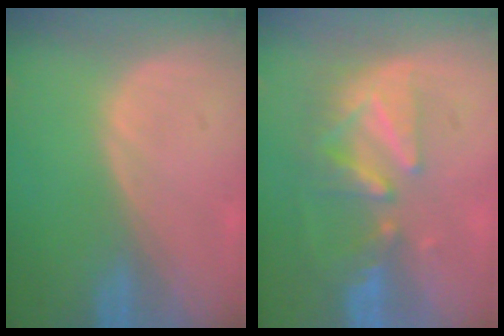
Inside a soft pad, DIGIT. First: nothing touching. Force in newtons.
{"total": 8.5, "press": 7.9, "slide": 3.2}